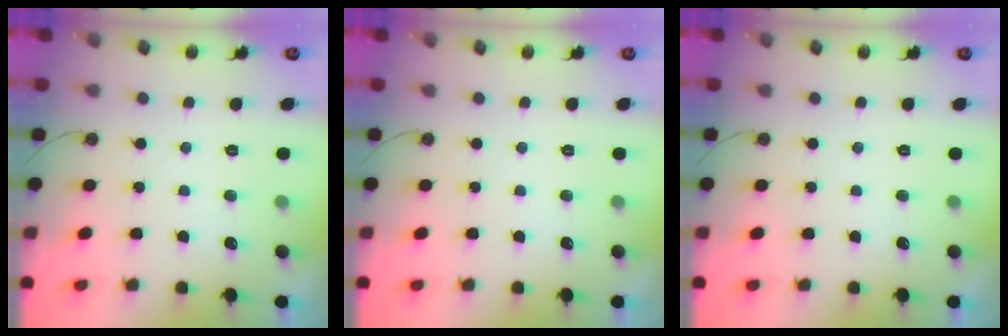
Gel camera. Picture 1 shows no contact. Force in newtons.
{"total": 0.0}
{"total": 0.0}